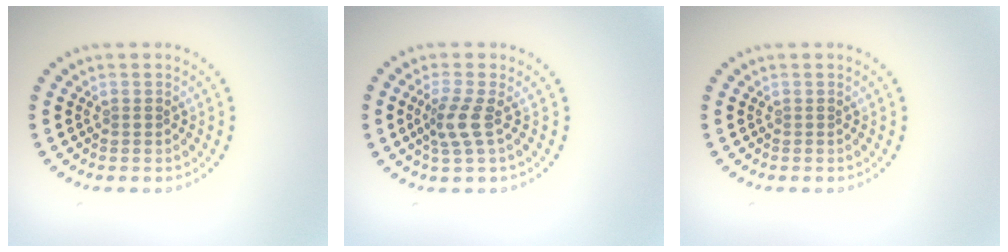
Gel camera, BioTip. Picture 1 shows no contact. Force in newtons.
{"total": 2.5, "press": 1.9, "slide": 1.6}
{"total": 0.0}